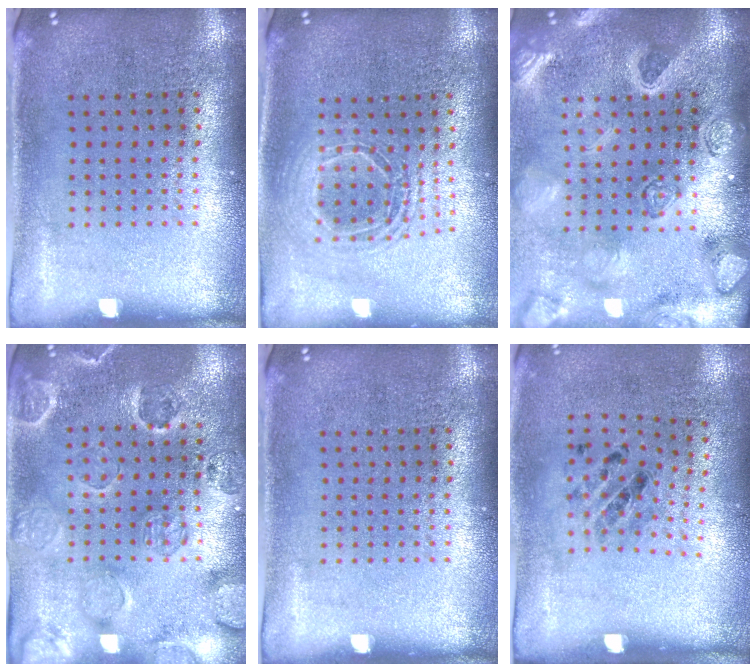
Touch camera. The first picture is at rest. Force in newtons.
{"total": 1.6, "press": 1.4, "slide": 0.8}
{"total": 3.7, "press": 3.0, "slide": 2.1}
{"total": 2.5, "press": 2.2, "slide": 1.1}
{"total": 0.0}
{"total": 1.2, "press": 0.6, "slide": 1.1}